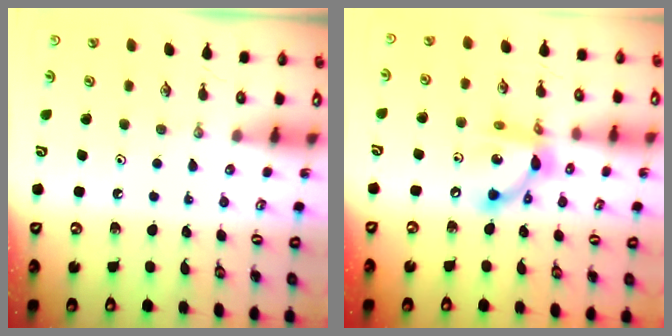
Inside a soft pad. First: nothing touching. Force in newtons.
{"total": 13.5, "press": 13.5, "slide": 1.0}